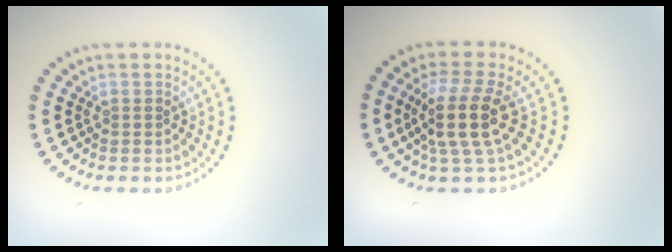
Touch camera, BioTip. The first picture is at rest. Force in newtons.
{"total": 4.3, "press": 3.5, "slide": 2.5}